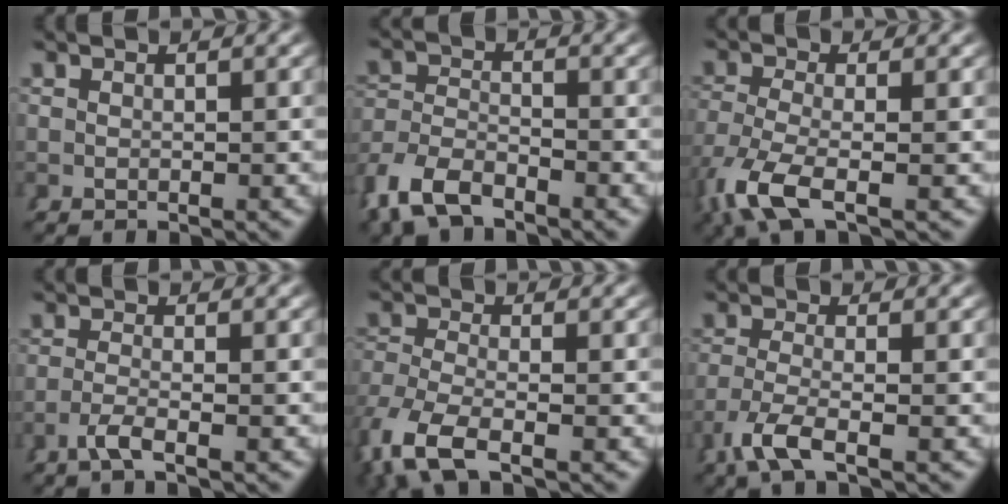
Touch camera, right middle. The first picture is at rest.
{"total": 5.4, "force": [-3.8, 3.4, 1.9], "torque": [-0.057, -0.025, -0.060]}
{"total": 4.8, "force": [-2.0, 1.9, 3.9], "torque": [-0.099, -0.037, -0.015]}
{"total": 2.1, "force": [-1.4, -0.7, 1.4], "torque": [-0.030, -0.009, -0.023]}
{"total": 4.6, "force": [-2.4, 2.2, 3.3], "torque": [-0.094, -0.037, -0.021]}
{"total": 3.5, "force": [-1.9, 0.5, 2.8], "torque": [-0.072, -0.024, -0.022]}